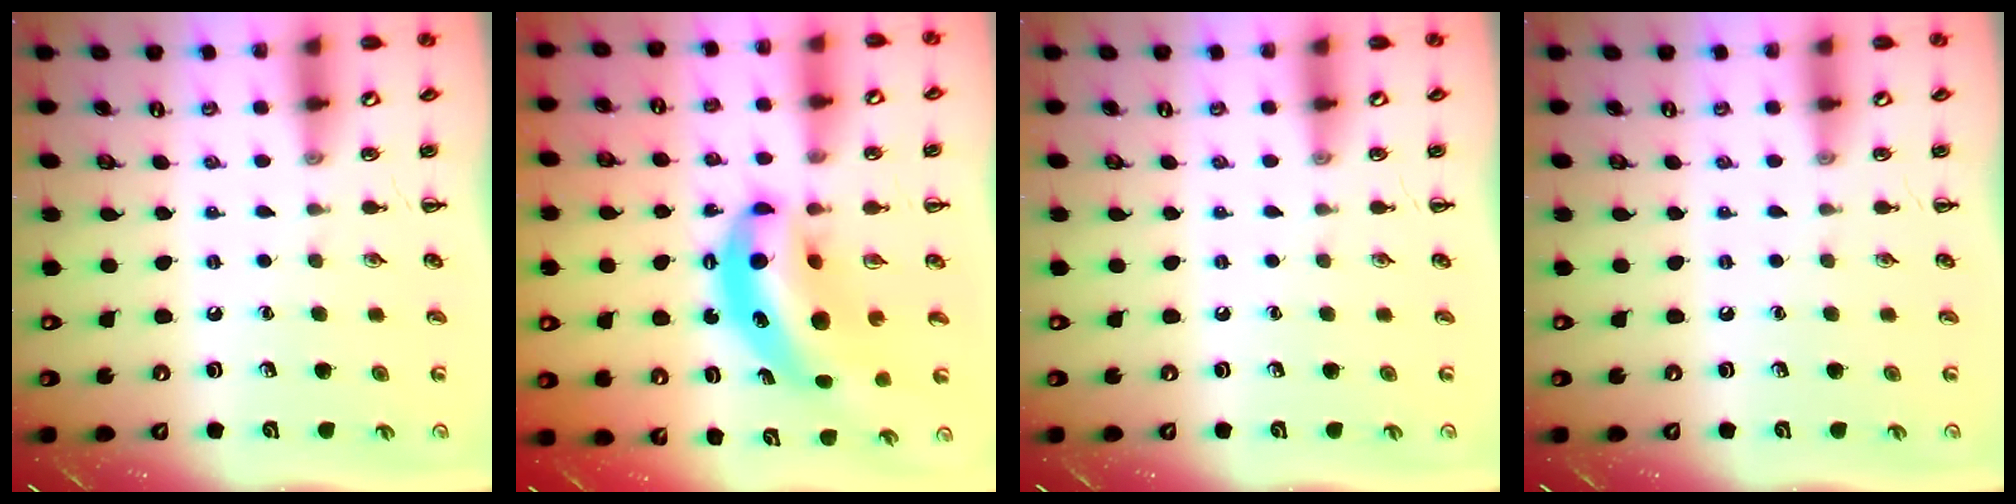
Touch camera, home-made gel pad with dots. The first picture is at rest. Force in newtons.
{"total": 10.8, "press": 10.4, "slide": 2.7}
{"total": 0.0}
{"total": 0.0}